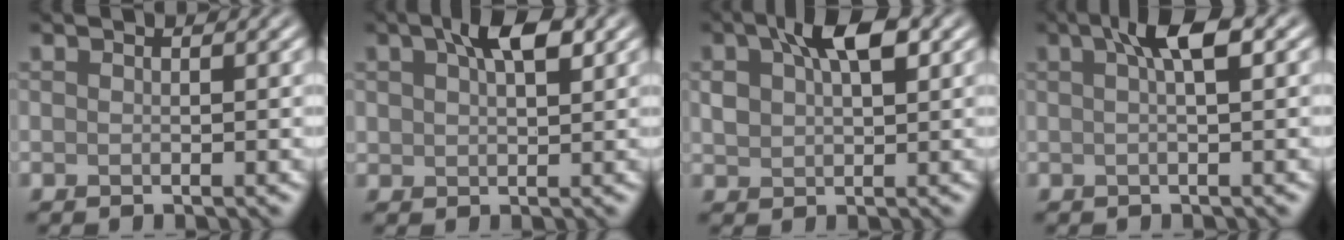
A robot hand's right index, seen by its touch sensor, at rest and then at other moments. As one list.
[{"total": 4.5, "force": [2.1, 2.2, 3.3], "torque": [-0.056, 0.007, 0.036]}, {"total": 5.8, "force": [2.3, 3.1, 4.4], "torque": [-0.079, 0.010, 0.037]}, {"total": 3.7, "force": [1.2, 0.7, 3.4], "torque": [-0.050, 0.013, 0.015]}]